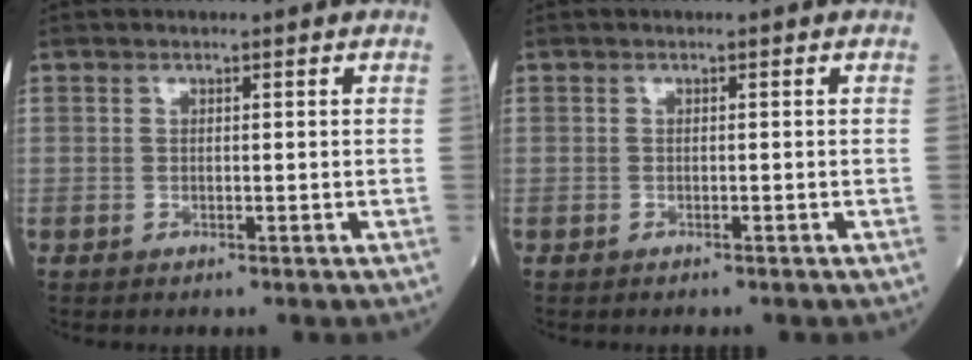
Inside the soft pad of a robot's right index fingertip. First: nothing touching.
{"total": 0.5, "force": [-0.4, 0.1, 0.3], "torque": [-0.006, -0.001, -0.005]}